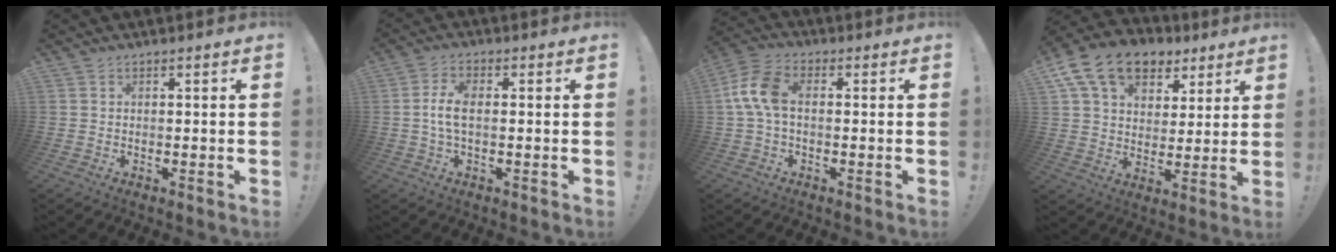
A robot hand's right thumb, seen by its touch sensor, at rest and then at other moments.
{"total": 5.8, "force": [0.0, 2.7, 5.2], "torque": [-0.119, 0.007, -0.002]}
{"total": 9.7, "force": [0.4, 5.7, 7.9], "torque": [-0.167, 0.013, 0.013]}
{"total": 16.8, "force": [9.2, 11.2, 8.5], "torque": [-0.141, -0.041, 0.174]}